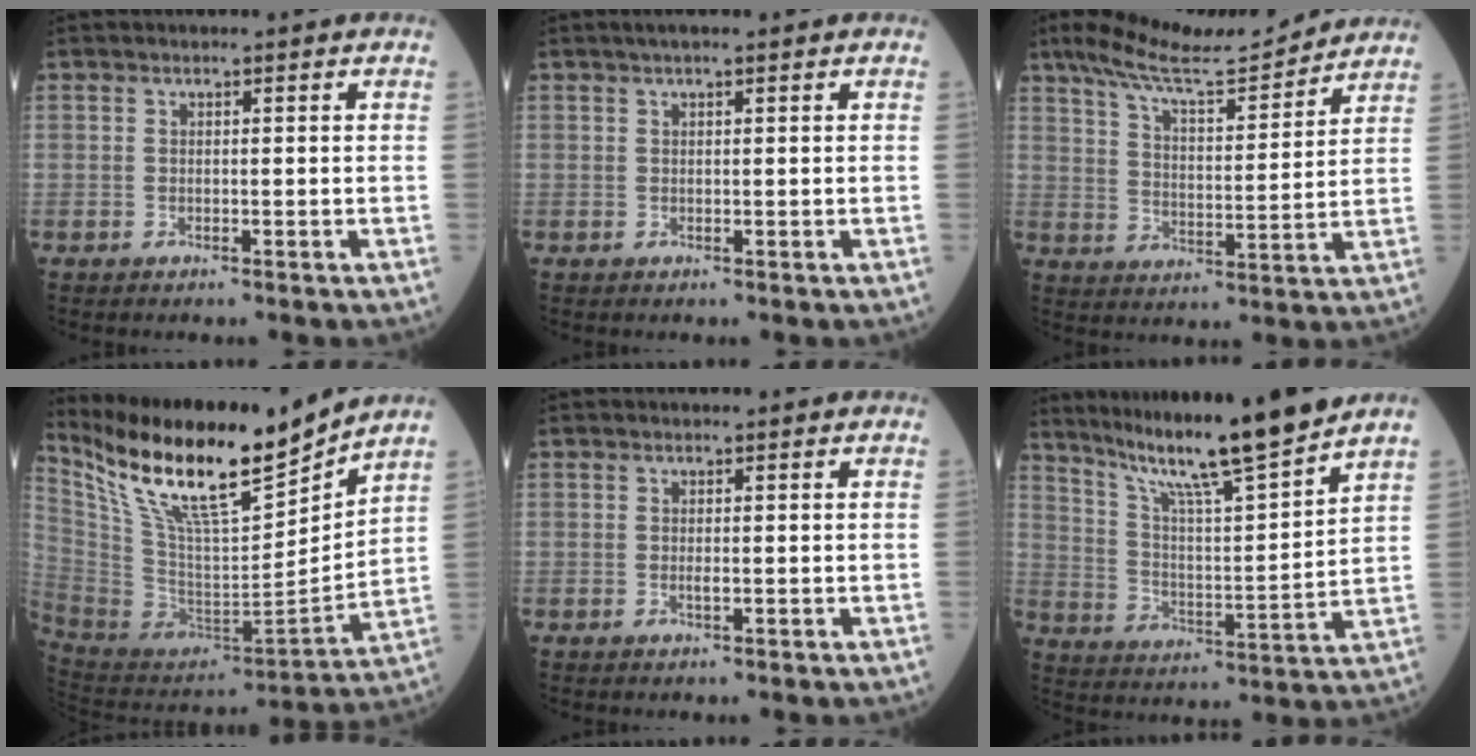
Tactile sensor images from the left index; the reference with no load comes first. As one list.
[{"total": 2.4, "force": [1.8, 0.2, 1.6], "torque": [-0.026, 0.018, 0.027]}, {"total": 13.2, "force": [12.2, 0.8, 5.0], "torque": [-0.092, 0.011, 0.196]}, {"total": 20.3, "force": [16.1, 2.7, 12.1], "torque": [-0.218, -0.011, 0.300]}, {"total": 0.6, "force": [0.0, 0.1, 0.6], "torque": [-0.014, -0.002, 0.000]}, {"total": 15.8, "force": [13.3, -1.5, 8.5], "torque": [-0.144, -0.013, 0.222]}]